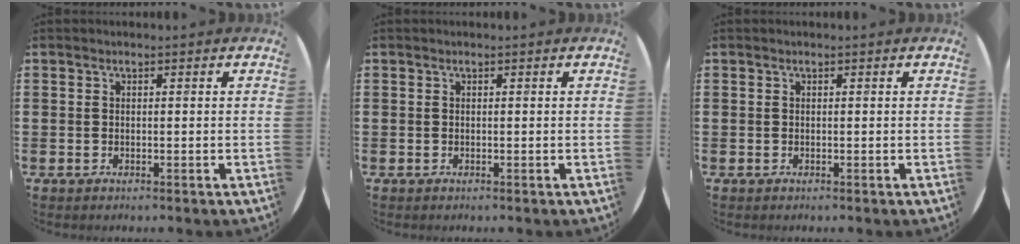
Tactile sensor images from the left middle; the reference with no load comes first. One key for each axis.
{"total": 0.0}
{"total": 0.0}